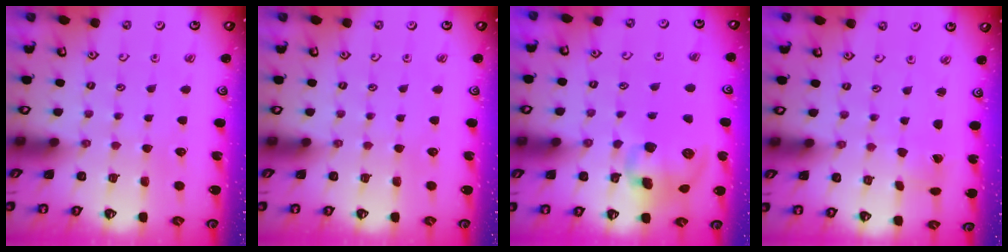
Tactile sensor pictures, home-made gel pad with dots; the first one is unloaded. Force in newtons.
{"total": 0.0}
{"total": 12.3, "press": 12.2, "slide": 1.5}
{"total": 1.0, "press": 0.9, "slide": 0.4}